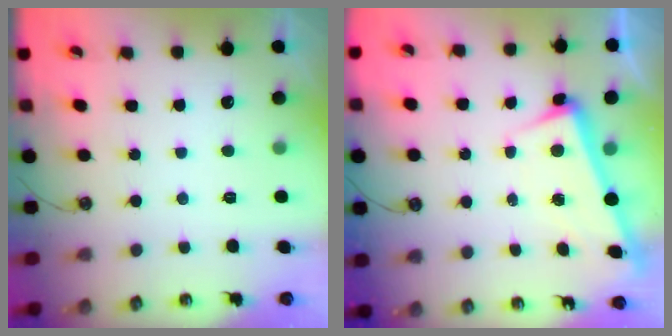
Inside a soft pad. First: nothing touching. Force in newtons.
{"total": 3.5, "press": 3.3, "slide": 1.2}